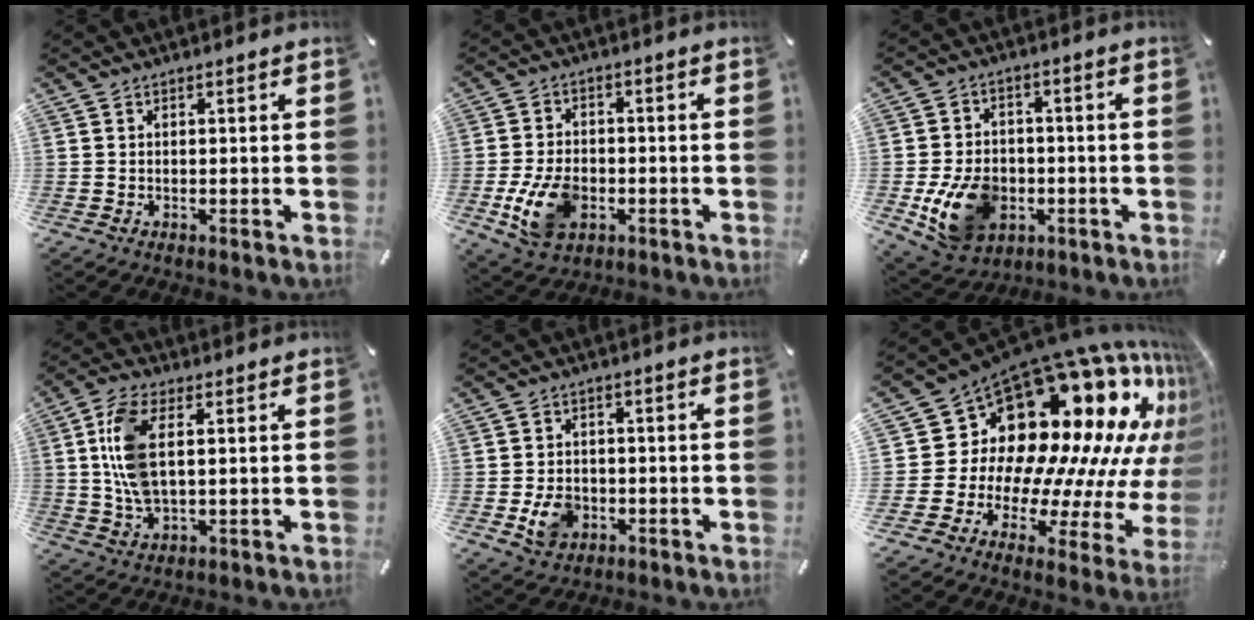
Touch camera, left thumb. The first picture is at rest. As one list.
[{"total": 10.7, "force": [-3.0, 7.3, 7.2], "torque": [-0.149, 0.004, -0.051]}, {"total": 13.3, "force": [-3.5, 10.2, 7.7], "torque": [-0.160, 0.012, -0.058]}, {"total": 10.4, "force": [1.8, 5.2, 8.8], "torque": [-0.203, 0.001, 0.029]}, {"total": 6.7, "force": [-1.6, 5.5, 3.4], "torque": [-0.060, 0.002, -0.029]}, {"total": 24.7, "force": [11.8, 15.3, 15.4], "torque": [-0.228, -0.161, 0.232]}]